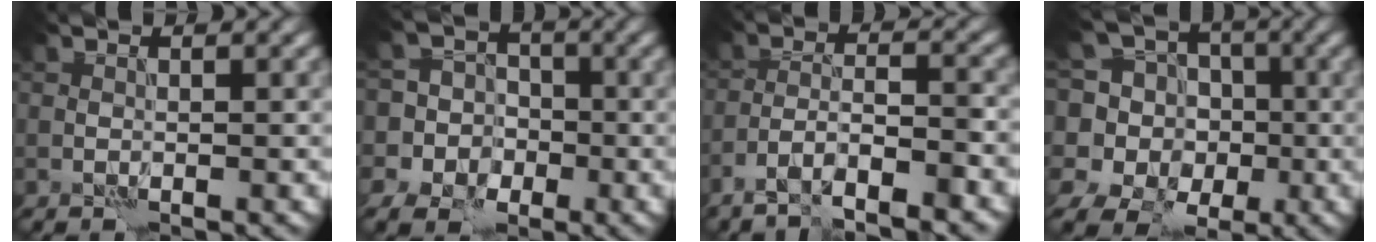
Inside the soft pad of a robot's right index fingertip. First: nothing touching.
{"total": 10.0, "force": [-3.5, 9.2, 1.6], "torque": [-0.039, -0.011, -0.085]}
{"total": 5.5, "force": [-4.2, 1.0, 3.5], "torque": [-0.054, 0.003, -0.073]}
{"total": 10.2, "force": [0.6, 9.6, 3.5], "torque": [-0.108, 0.032, -0.023]}